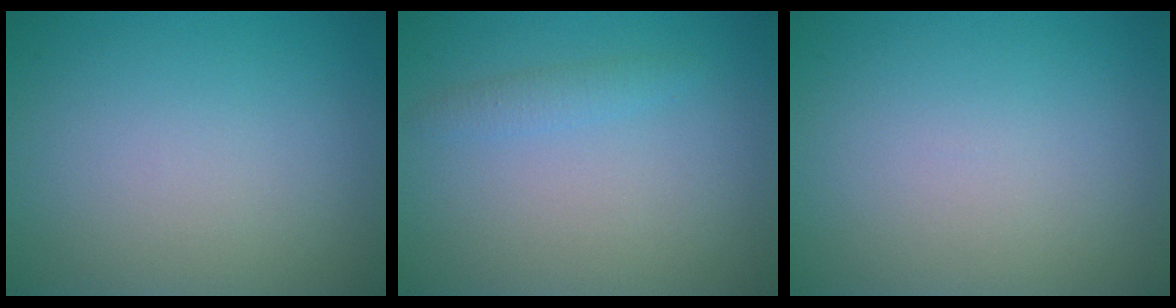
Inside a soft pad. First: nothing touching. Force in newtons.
{"total": 1.2, "press": 1.2, "slide": 0.1}
{"total": 0.0}